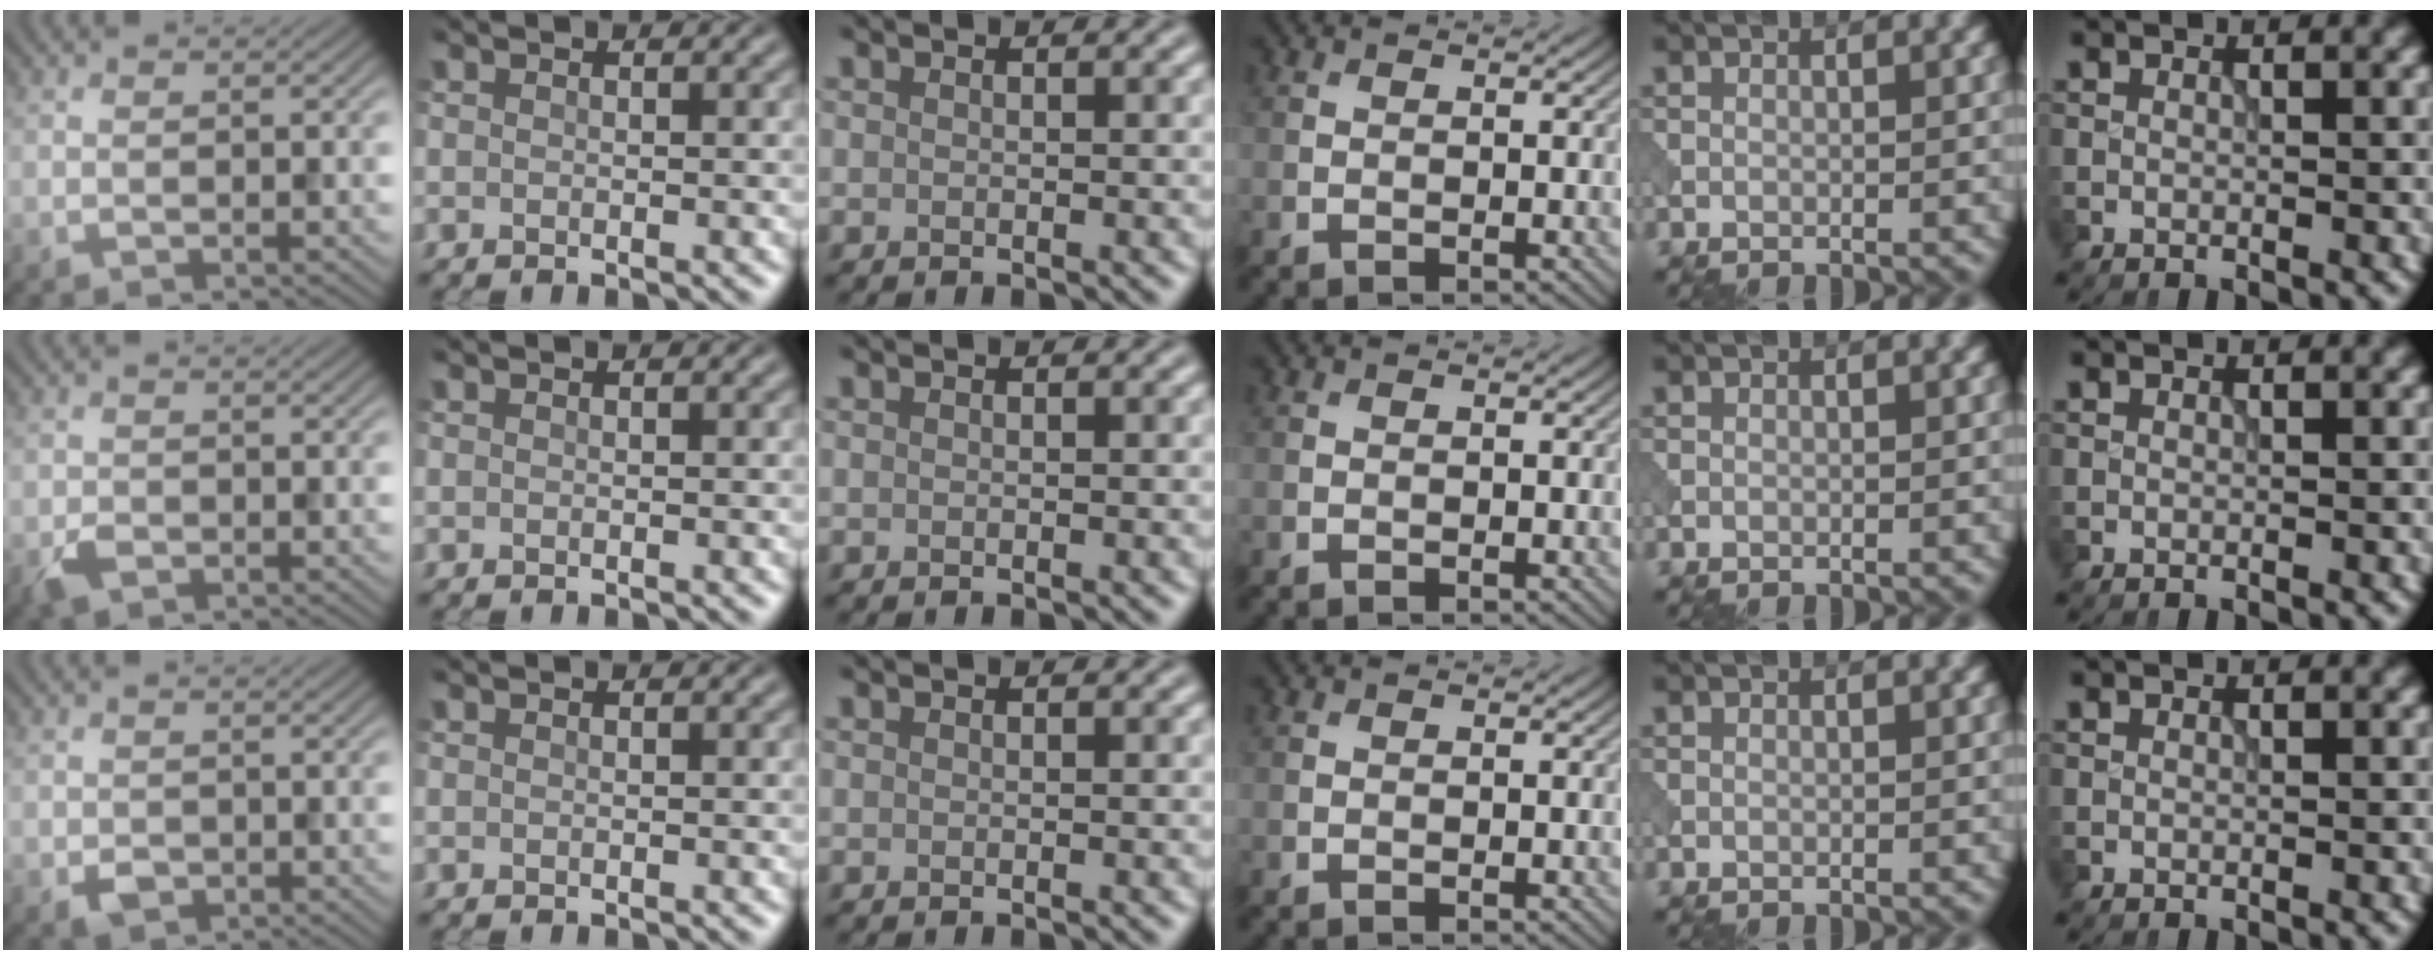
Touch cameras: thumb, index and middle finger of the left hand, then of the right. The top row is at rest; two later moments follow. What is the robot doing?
{"motion": "open", "object": "sandwich press"}